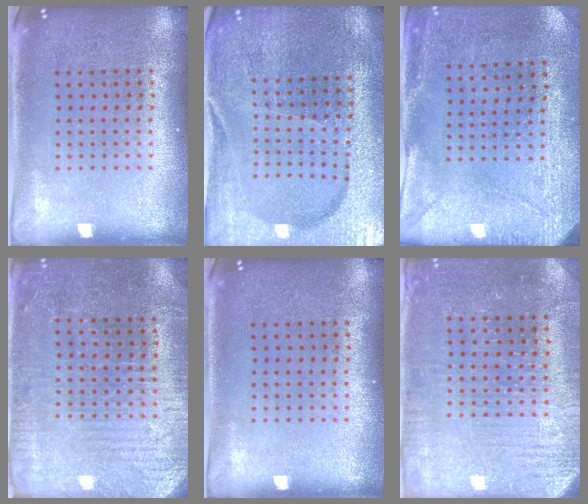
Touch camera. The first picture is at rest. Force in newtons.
{"total": 3.6, "press": 3.6, "slide": 0.6}
{"total": 3.0, "press": 2.3, "slide": 1.8}
{"total": 3.0, "press": 2.9, "slide": 0.7}
{"total": 0.0}
{"total": 3.0, "press": 2.9, "slide": 0.7}